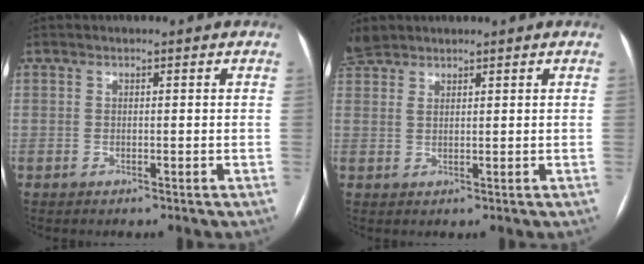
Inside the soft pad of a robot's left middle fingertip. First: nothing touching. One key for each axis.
{"total": 3.9, "fx": 3.5, "fy": 1.4, "fz": 0.9, "tx": -0.030, "ty": 0.015, "tz": 0.075}